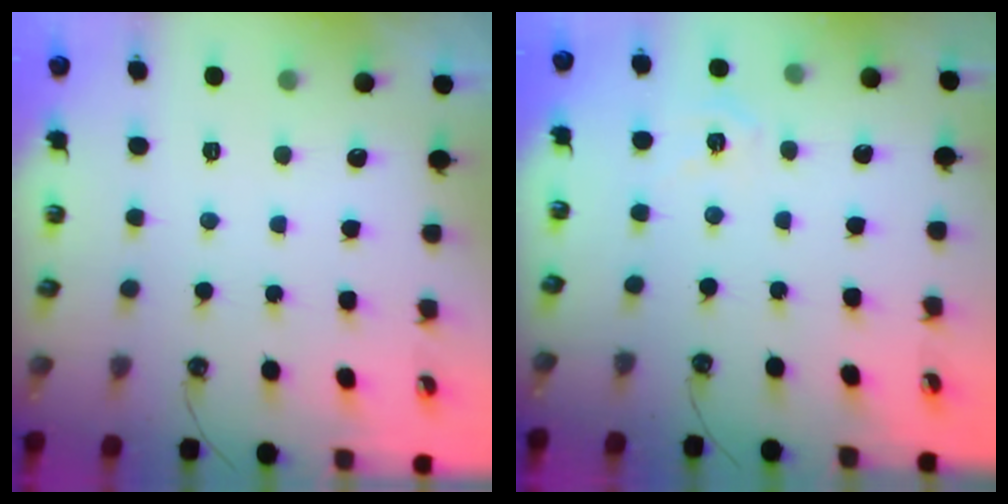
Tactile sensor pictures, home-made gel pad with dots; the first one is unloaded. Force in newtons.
{"total": 4.6, "press": 4.6, "slide": 0.7}